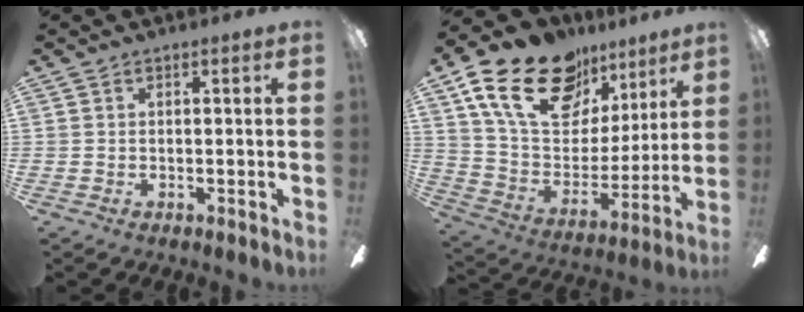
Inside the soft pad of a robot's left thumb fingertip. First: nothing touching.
{"total": 23.4, "force": [13.9, 13.8, 12.8], "torque": [-0.222, -0.062, 0.256]}